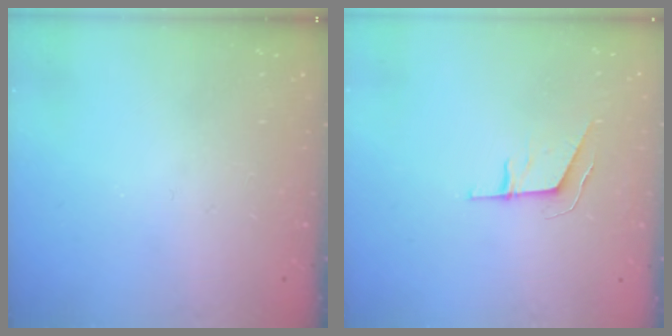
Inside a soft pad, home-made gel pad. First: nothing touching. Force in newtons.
{"total": 6.1, "press": 6.1, "slide": 0.0}